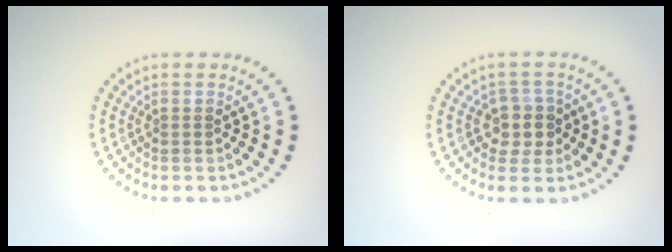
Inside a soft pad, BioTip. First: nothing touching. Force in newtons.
{"total": 2.7, "press": 2.4, "slide": 1.3}